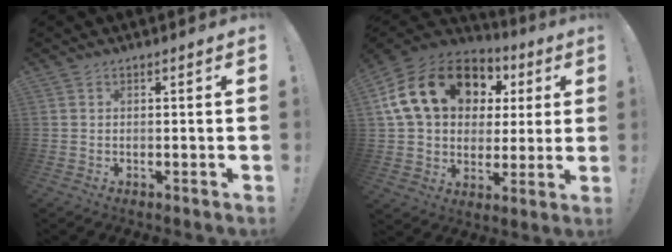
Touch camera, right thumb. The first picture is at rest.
{"total": 22.5, "force": [8.6, 15.9, 13.4], "torque": [-0.229, -0.017, 0.183]}